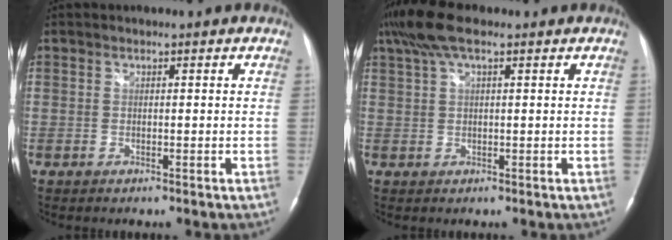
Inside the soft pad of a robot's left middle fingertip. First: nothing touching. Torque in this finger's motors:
{"motor_torque": [0.90, -0.70, 0.36, 0.12]}